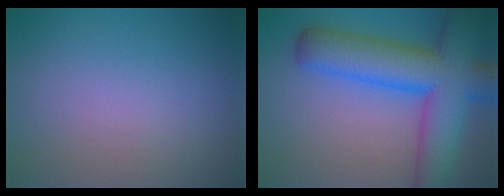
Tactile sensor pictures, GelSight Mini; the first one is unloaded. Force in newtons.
{"total": 12.0, "press": 12.0, "slide": 0.4}